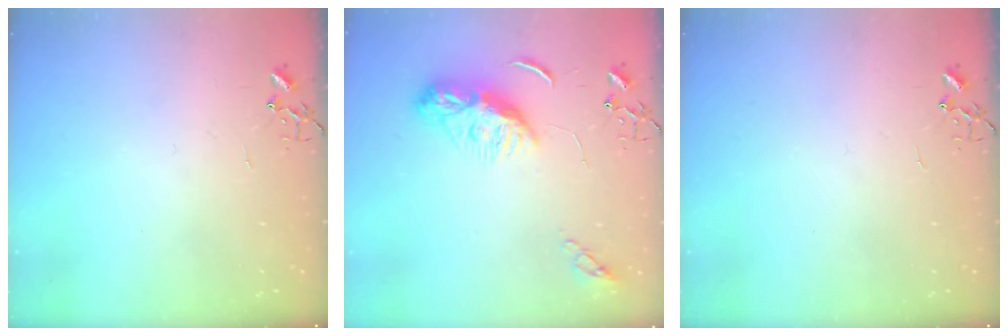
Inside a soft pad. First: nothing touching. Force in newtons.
{"total": 9.5, "press": 9.5, "slide": 0.5}
{"total": 0.0}